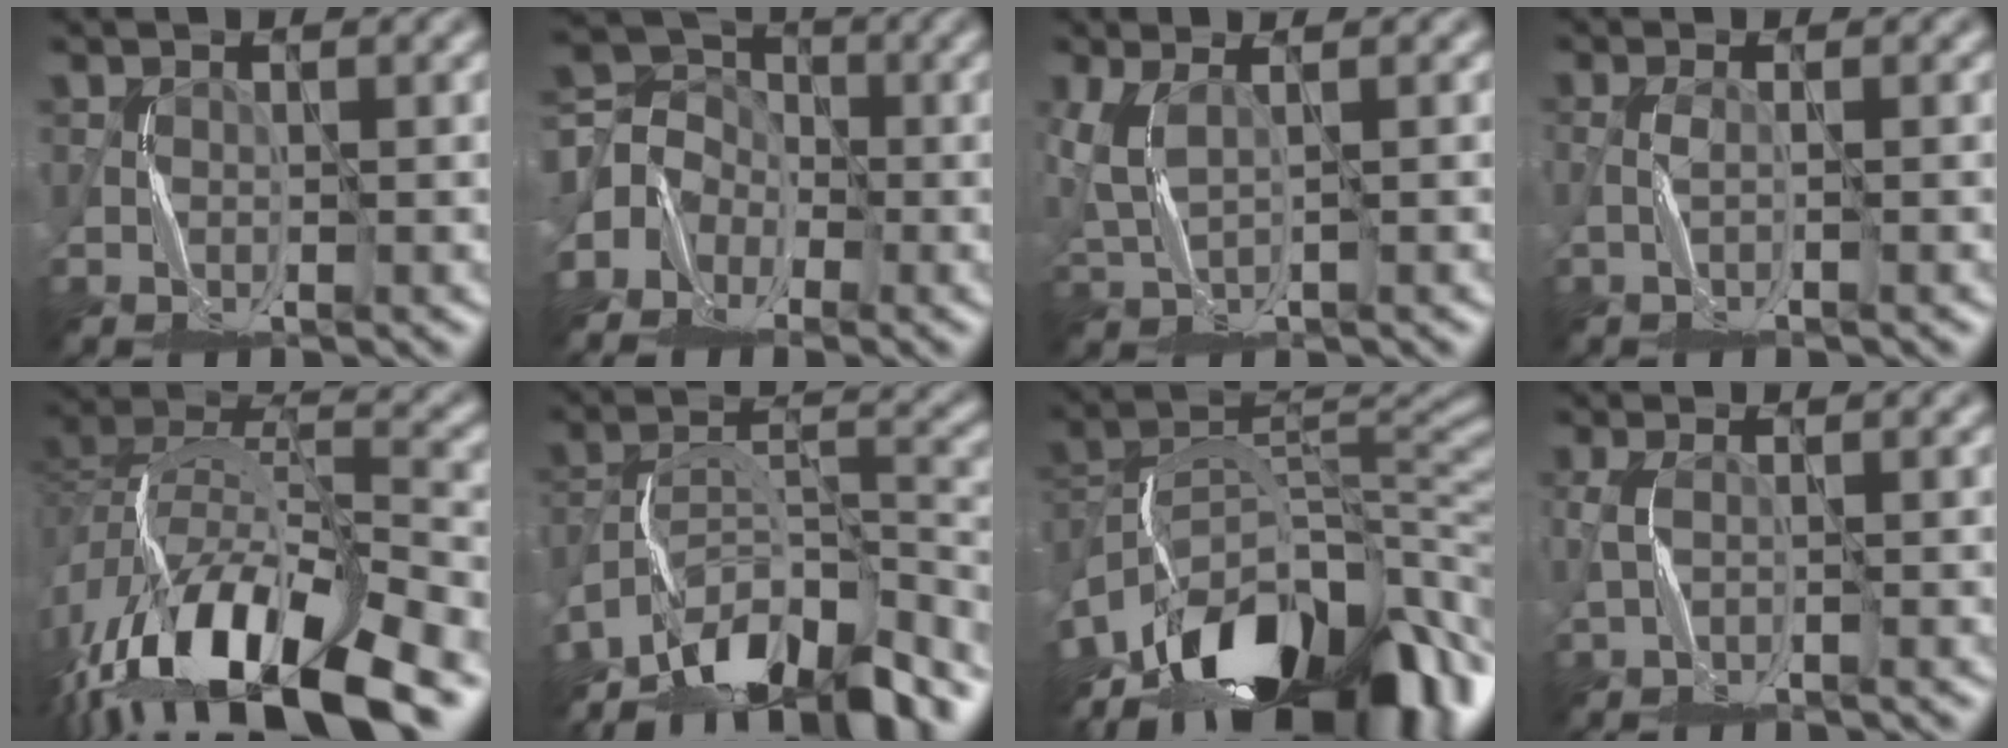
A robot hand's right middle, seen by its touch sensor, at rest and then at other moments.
{"total": 4.1, "force": [-1.7, 3.6, 0.6], "torque": [-0.003, 0.015, -0.056]}
{"total": 2.9, "force": [0.9, 1.1, 2.5], "torque": [-0.072, 0.002, 0.023]}
{"total": 0.8, "force": [-0.6, -0.1, 0.5], "torque": [-0.010, 0.004, -0.015]}
{"total": 16.0, "force": [-10.3, 6.1, 10.6], "torque": [-0.213, 0.009, -0.190]}
{"total": 12.2, "force": [-10.2, 3.4, 5.7], "torque": [-0.090, 0.012, -0.183]}
{"total": 15.2, "force": [-10.7, 6.7, 8.5], "torque": [-0.158, 0.018, -0.182]}
{"total": 0.8, "force": [-0.5, 0.1, 0.7], "torque": [-0.016, 0.005, -0.012]}